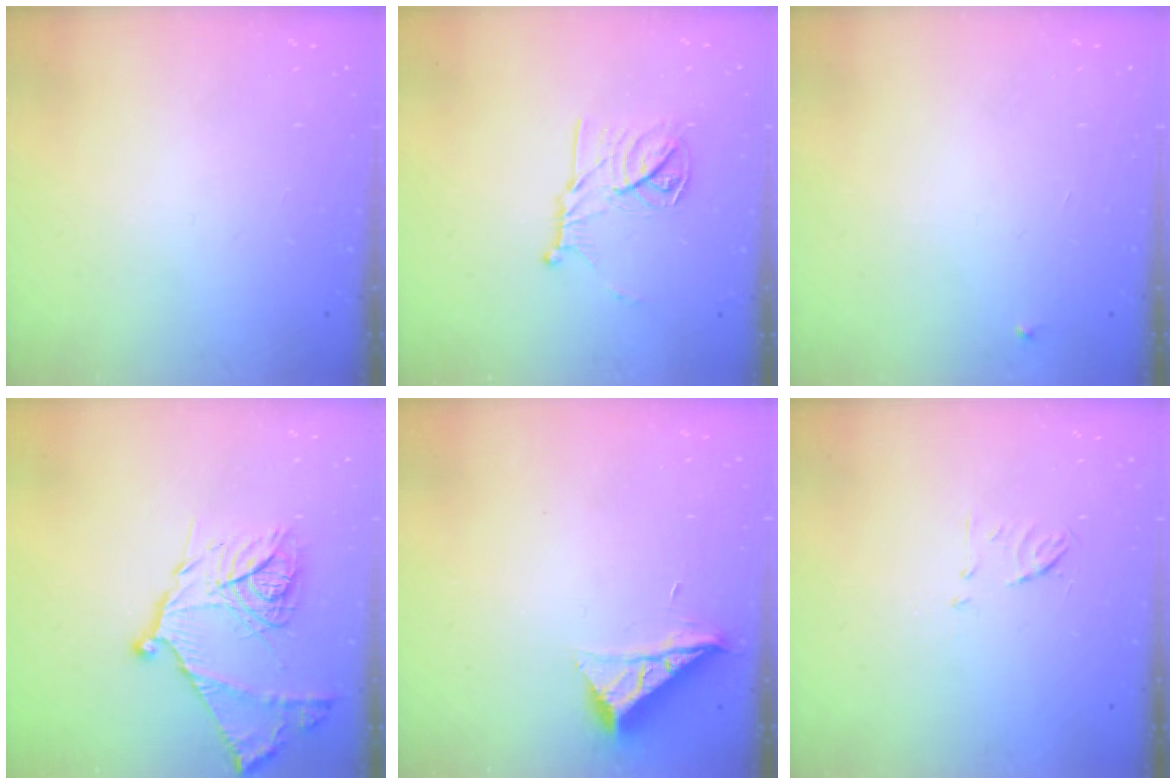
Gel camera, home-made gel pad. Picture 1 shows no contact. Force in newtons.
{"total": 12.4, "press": 12.4, "slide": 0.2}
{"total": 2.1, "press": 2.1, "slide": 0.1}
{"total": 18.1, "press": 18.0, "slide": 1.6}
{"total": 6.6, "press": 6.6, "slide": 0.3}
{"total": 5.3, "press": 5.2, "slide": 0.8}